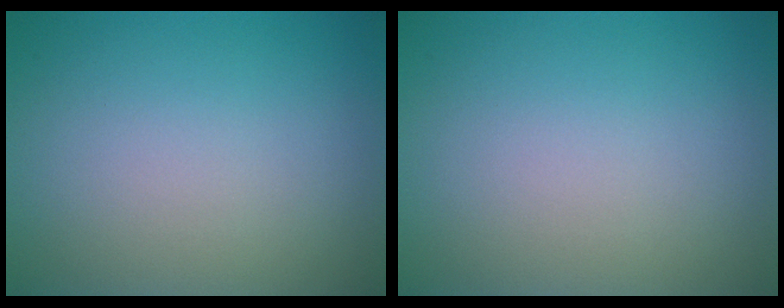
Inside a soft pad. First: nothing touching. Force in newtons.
{"total": 0.0}